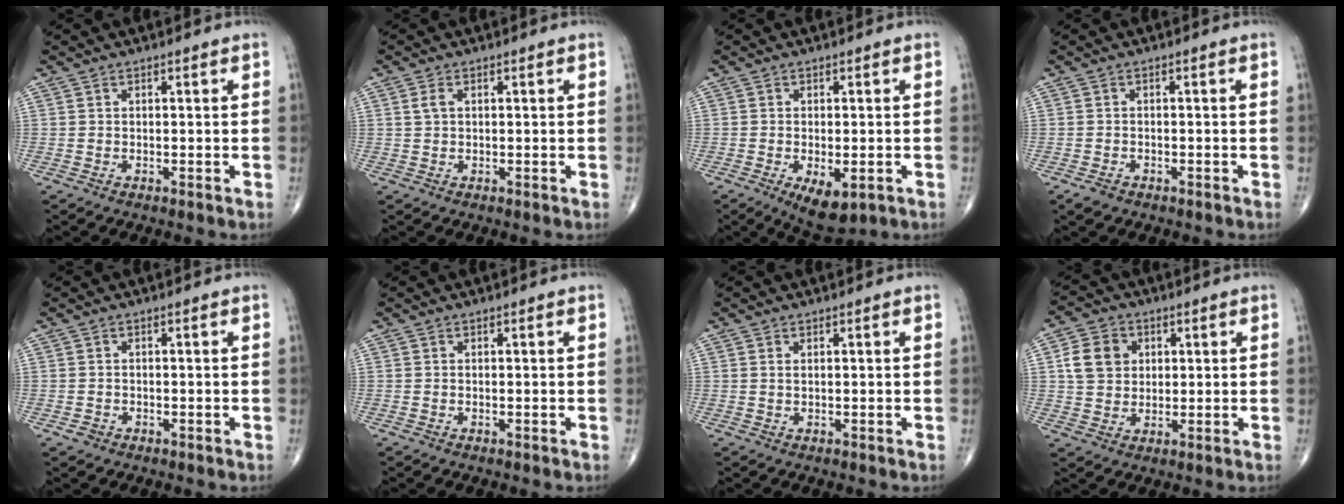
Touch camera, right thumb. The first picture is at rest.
{"total": 1.7, "force": [0.5, 1.1, 1.3], "torque": [-0.028, 0.005, 0.011]}
{"total": 6.8, "force": [-2.5, 3.2, 5.5], "torque": [-0.083, -0.009, -0.031]}
{"total": 1.9, "force": [-1.3, 1.2, 0.7], "torque": [-0.015, 0.003, -0.018]}
{"total": 1.2, "force": [-0.7, 1.0, 0.3], "torque": [-0.005, 0.007, -0.011]}
{"total": 0.0}
{"total": 0.6, "force": [0.3, 0.3, 0.5], "torque": [-0.011, 0.002, 0.007]}
{"total": 7.9, "force": [1.9, 6.6, 3.9], "torque": [-0.050, -0.001, 0.033]}